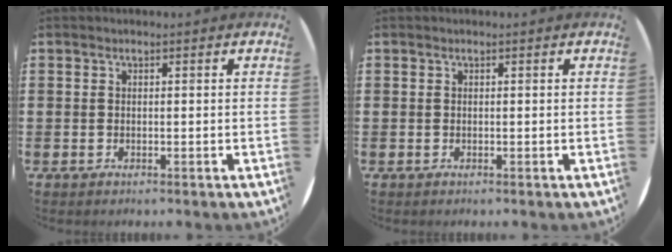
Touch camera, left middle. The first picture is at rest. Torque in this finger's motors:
{"motor_torque": [-0.01, 0.01, 0.00, 0.01]}